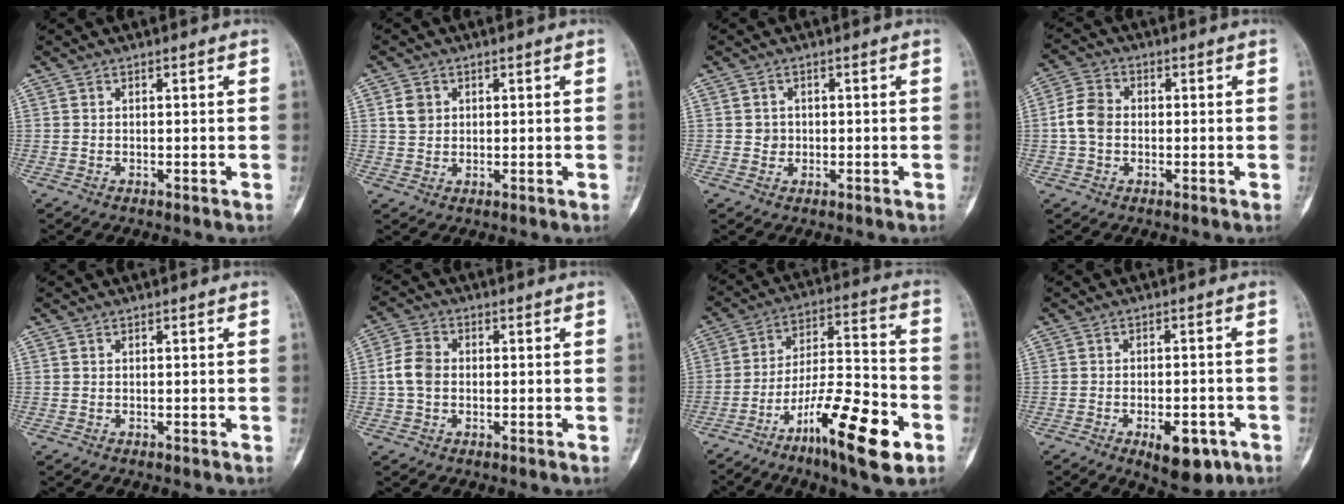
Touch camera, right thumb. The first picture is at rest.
{"total": 3.2, "force": [1.0, 2.7, 1.4], "torque": [-0.014, 0.000, 0.021]}
{"total": 1.8, "force": [-0.1, 1.7, 0.5], "torque": [0.002, 0.005, -0.002]}
{"total": 5.8, "force": [-0.2, 4.4, 3.8], "torque": [-0.072, 0.013, -0.012]}
{"total": 0.0}
{"total": 5.6, "force": [-0.1, 4.3, 3.7], "torque": [-0.073, 0.012, -0.008]}
{"total": 19.1, "force": [-9.4, 5.0, 16.0], "torque": [-0.267, 0.060, -0.152]}
{"total": 8.5, "force": [-4.0, 3.9, 6.4], "torque": [-0.076, 0.012, -0.049]}